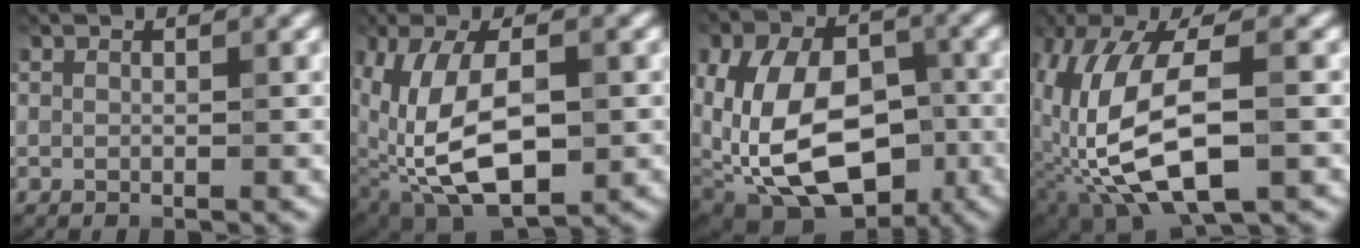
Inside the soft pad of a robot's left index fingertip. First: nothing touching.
{"total": 11.5, "force": [-1.6, 6.5, 9.3], "torque": [-0.196, -0.014, -0.029]}
{"total": 13.9, "force": [-3.5, 9.2, 9.8], "torque": [-0.171, -0.012, -0.057]}
{"total": 11.2, "force": [-1.5, 5.1, 9.8], "torque": [-0.214, 0.002, -0.034]}